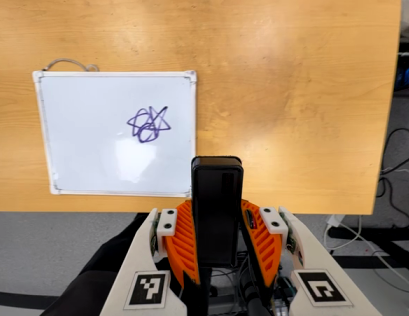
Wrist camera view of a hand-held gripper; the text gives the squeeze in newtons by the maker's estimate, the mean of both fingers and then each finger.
{"total": 3.9, "left": 2.4, "right": 5.4}